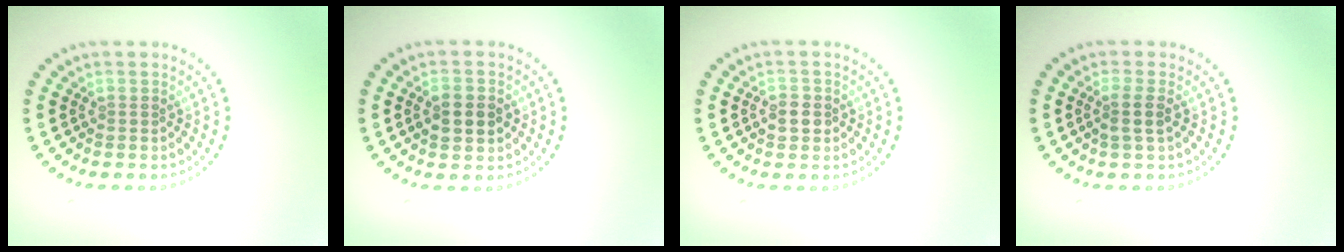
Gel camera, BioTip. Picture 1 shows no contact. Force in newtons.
{"total": 3.2, "press": 3.2, "slide": 0.1}
{"total": 1.7, "press": 1.6, "slide": 0.2}
{"total": 1.7, "press": 1.4, "slide": 0.9}